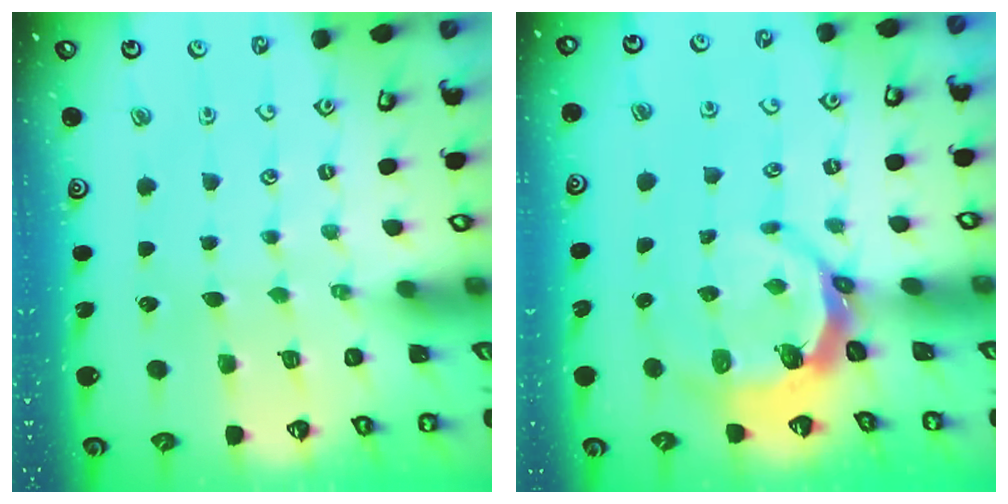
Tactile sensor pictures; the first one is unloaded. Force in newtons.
{"total": 6.3, "press": 4.9, "slide": 3.8}